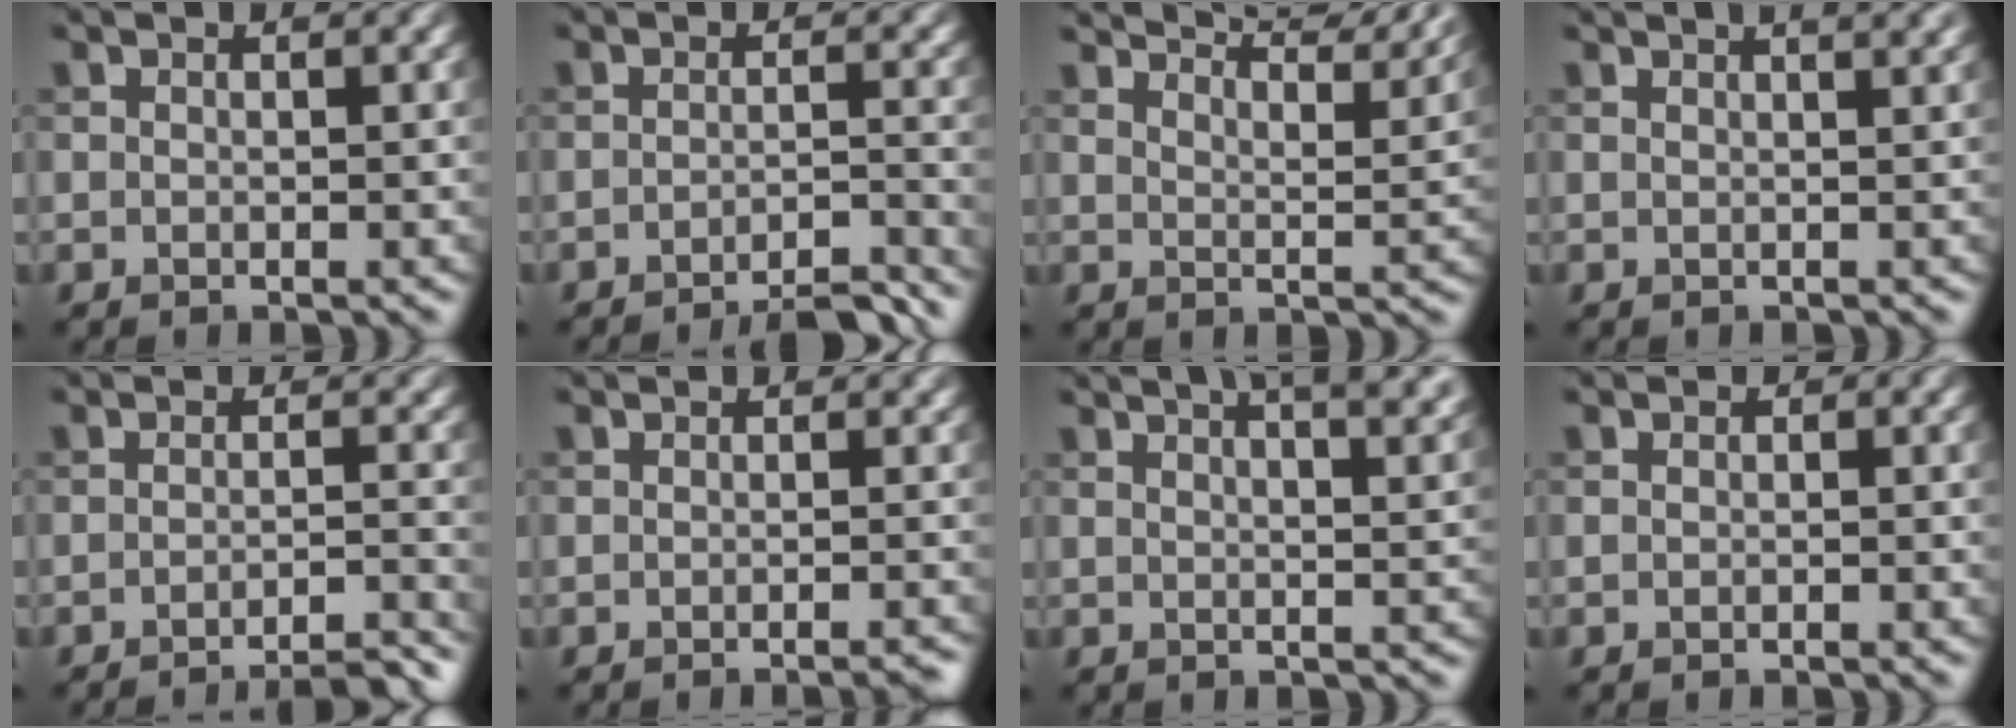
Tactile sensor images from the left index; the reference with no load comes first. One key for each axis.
{"total": 4.8, "fx": -4.0, "fy": 0.7, "fz": 2.4, "tx": -0.021, "ty": 0.008, "tz": -0.063}
{"total": 10.3, "fx": 8.8, "fy": 2.3, "fz": 4.9, "tx": -0.047, "ty": 0.021, "tz": 0.086}
{"total": 6.4, "fx": 3.7, "fy": 2.8, "fz": 4.3, "tx": -0.018, "ty": 0.046, "tz": 0.015}
{"total": 5.5, "fx": -4.6, "fy": 0.7, "fz": 2.8, "tx": -0.027, "ty": 0.008, "tz": -0.065}
{"total": 1.9, "fx": -1.3, "fy": 0.5, "fz": 1.4, "tx": -0.005, "ty": 0.001, "tz": -0.022}
{"total": 10.6, "fx": 6.5, "fy": 4.3, "fz": 7.2, "tx": -0.039, "ty": 0.055, "tz": 0.051}
{"total": 0.7, "fx": -0.3, "fy": 0.5, "fz": 0.4, "tx": -0.005, "ty": -0.002, "tz": -0.005}